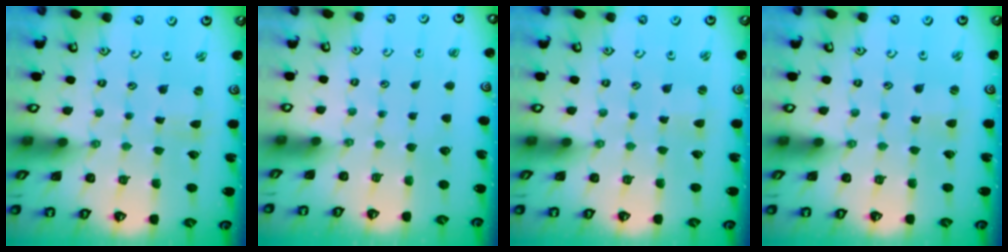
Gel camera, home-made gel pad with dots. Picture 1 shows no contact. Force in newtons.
{"total": 0.0}
{"total": 2.0, "press": 2.0, "slide": 0.3}
{"total": 2.0, "press": 2.0, "slide": 0.3}